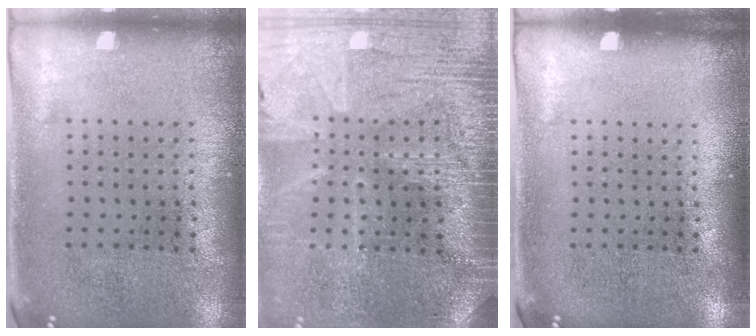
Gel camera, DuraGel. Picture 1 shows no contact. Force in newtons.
{"total": 3.4, "press": 3.2, "slide": 1.0}
{"total": 0.0}